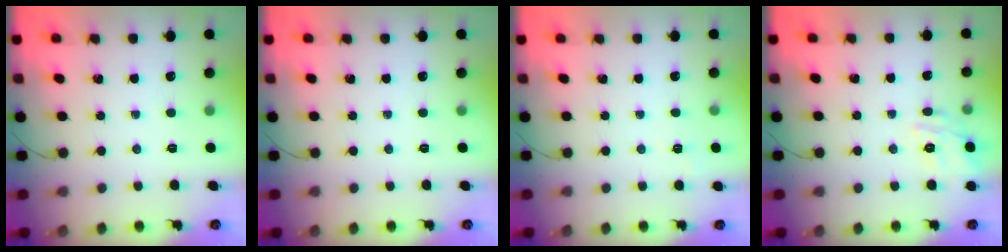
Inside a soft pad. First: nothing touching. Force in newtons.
{"total": 0.0}
{"total": 2.7, "press": 2.2, "slide": 1.5}
{"total": 11.4, "press": 11.4, "slide": 0.9}